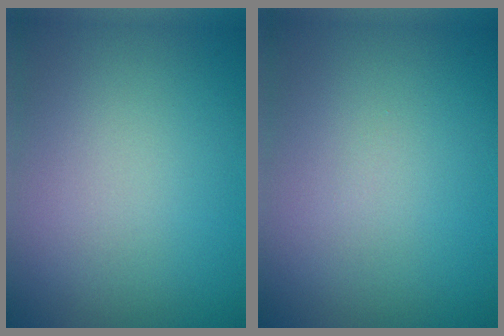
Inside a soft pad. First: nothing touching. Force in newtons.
{"total": 0.0}